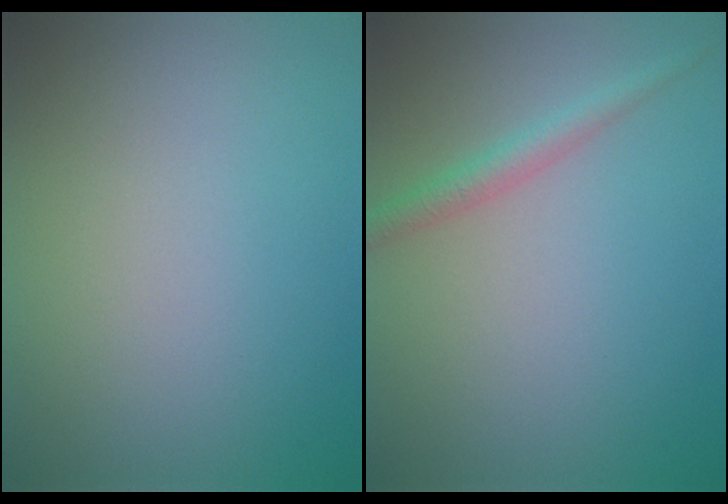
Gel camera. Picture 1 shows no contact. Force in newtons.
{"total": 1.9, "press": 1.9, "slide": 0.0}